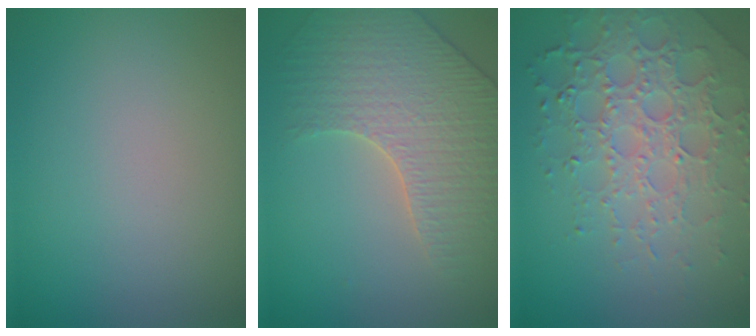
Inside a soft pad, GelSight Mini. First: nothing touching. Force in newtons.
{"total": 4.0, "press": 4.0, "slide": 0.3}
{"total": 6.7, "press": 4.9, "slide": 4.5}